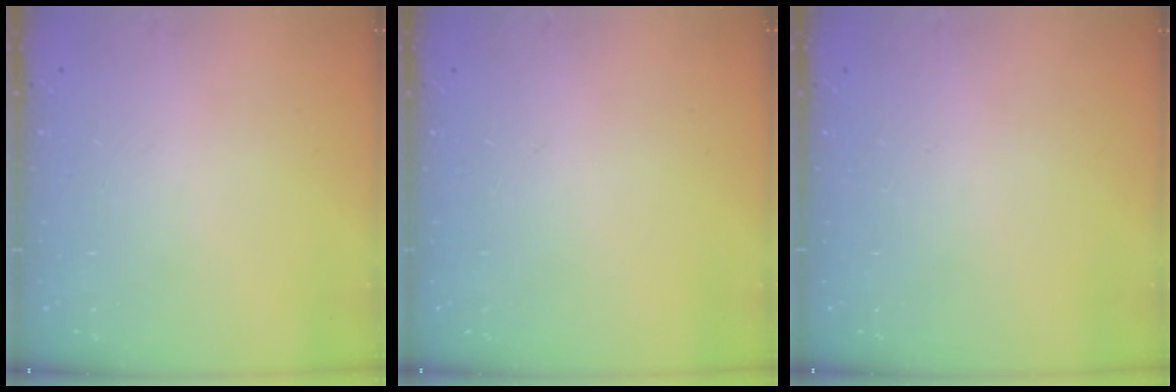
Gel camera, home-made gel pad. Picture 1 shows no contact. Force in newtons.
{"total": 0.0}
{"total": 0.0}